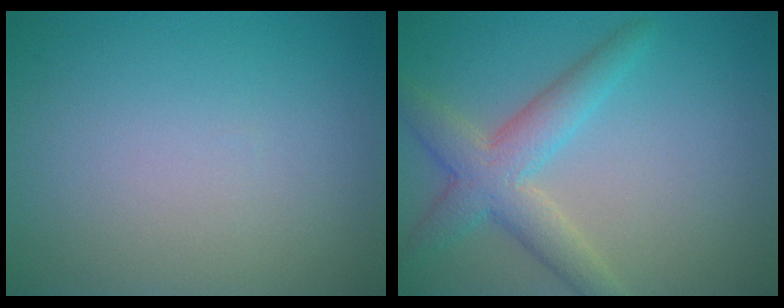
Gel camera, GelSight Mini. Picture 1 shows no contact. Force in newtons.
{"total": 4.6, "press": 4.6, "slide": 0.3}